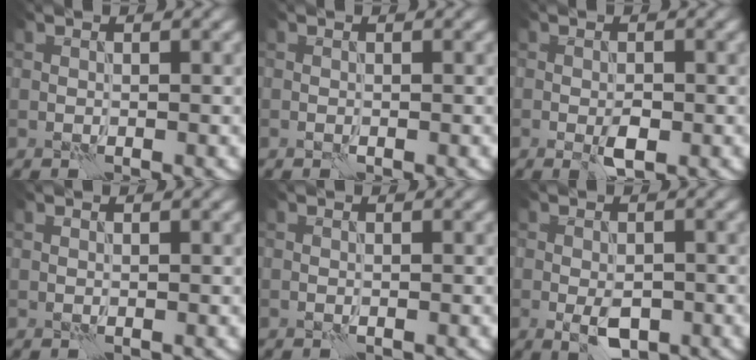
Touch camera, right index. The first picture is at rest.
{"total": 0.0}
{"total": 1.8, "force": [-0.6, 0.7, 1.6], "torque": [-0.025, 0.002, -0.011]}
{"total": 0.0}
{"total": 0.0}
{"total": 3.2, "force": [-1.2, 1.6, 2.5], "torque": [-0.041, -0.003, -0.018]}